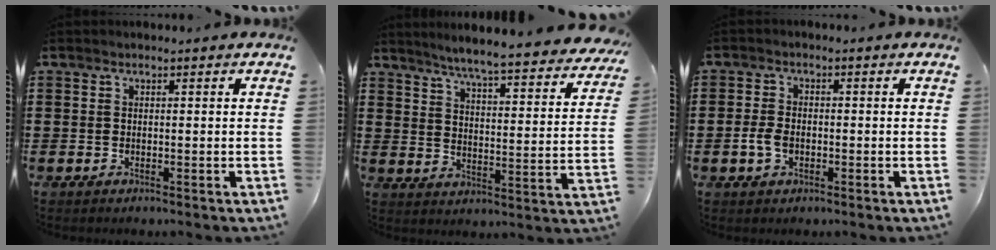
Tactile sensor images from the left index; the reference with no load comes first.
{"total": 5.2, "force": [4.8, -0.6, 2.0], "torque": [-0.063, -0.043, 0.075]}
{"total": 3.3, "force": [-0.9, 2.0, 2.4], "torque": [-0.067, -0.005, -0.022]}